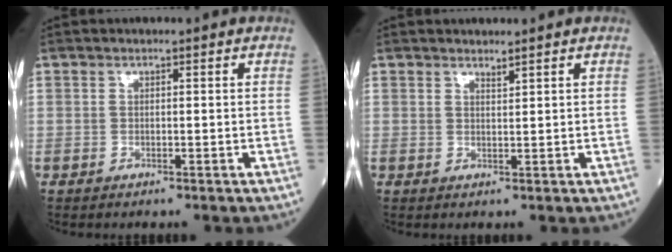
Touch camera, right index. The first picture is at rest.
{"total": 0.9, "force": [0.8, -0.2, 0.2], "torque": [-0.007, -0.009, 0.016]}